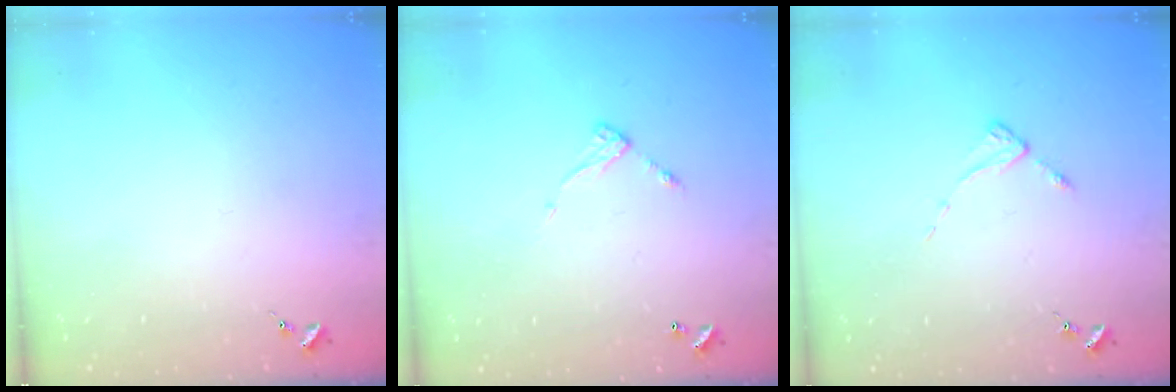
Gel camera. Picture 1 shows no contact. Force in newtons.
{"total": 6.4, "press": 6.4, "slide": 0.4}
{"total": 2.2, "press": 2.2, "slide": 0.4}